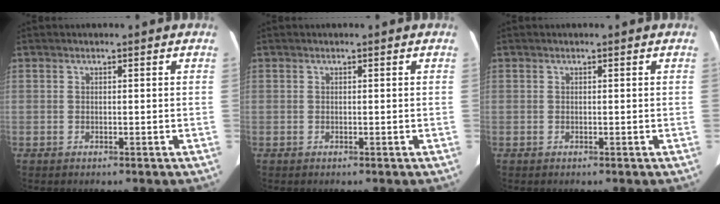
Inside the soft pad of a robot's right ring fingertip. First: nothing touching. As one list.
[{"total": 0.0}, {"total": 0.0}]